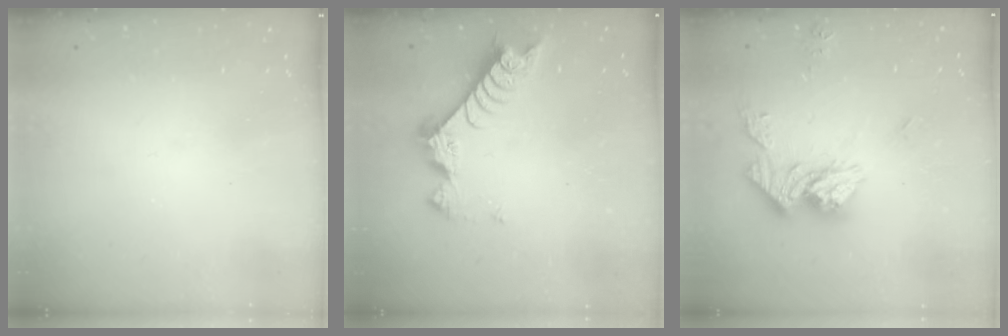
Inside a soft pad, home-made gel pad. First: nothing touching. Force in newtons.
{"total": 7.4, "press": 7.3, "slide": 1.0}
{"total": 14.8, "press": 14.7, "slide": 1.6}